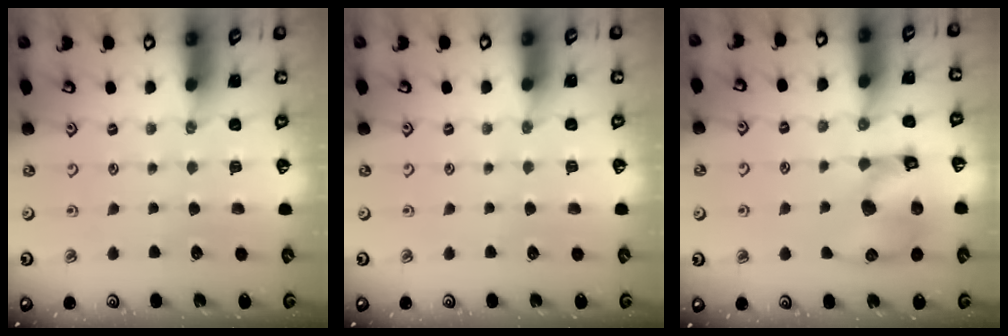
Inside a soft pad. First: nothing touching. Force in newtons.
{"total": 0.0}
{"total": 12.0, "press": 11.8, "slide": 1.9}